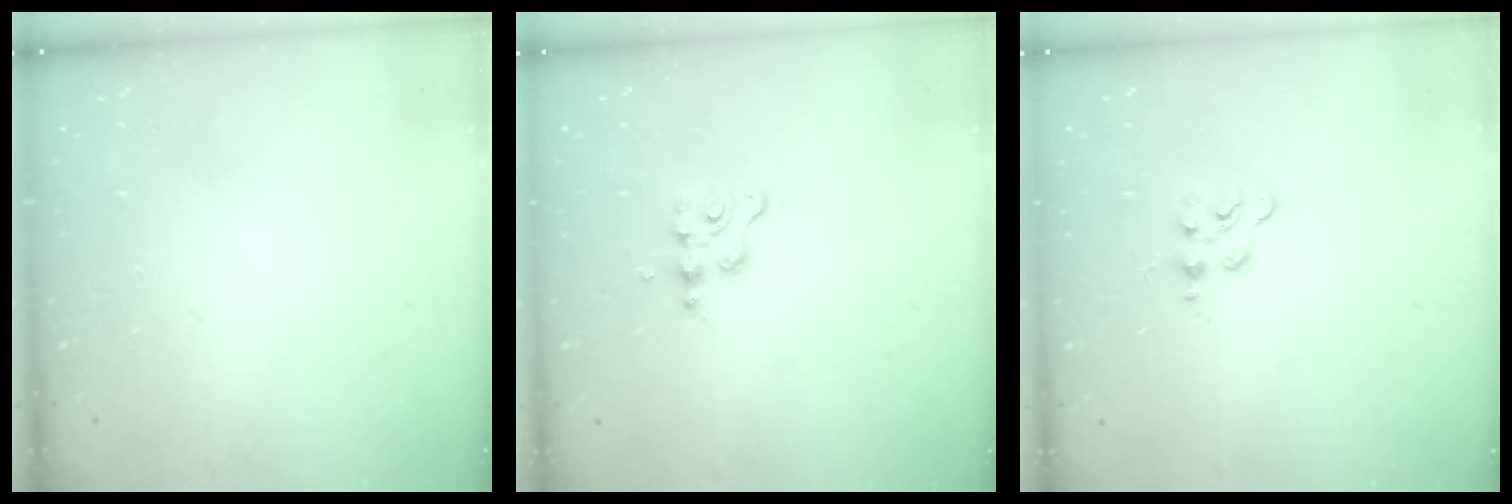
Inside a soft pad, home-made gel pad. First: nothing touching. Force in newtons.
{"total": 3.4, "press": 3.4, "slide": 0.3}
{"total": 2.8, "press": 2.8, "slide": 0.3}